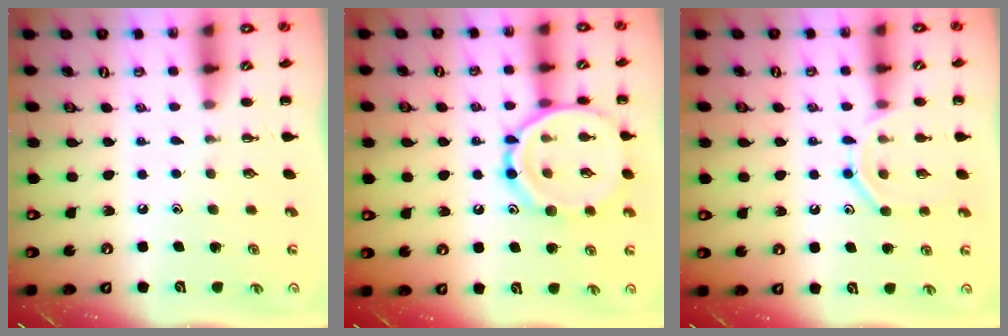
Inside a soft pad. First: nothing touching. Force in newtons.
{"total": 15.1, "press": 15.0, "slide": 0.9}
{"total": 10.0, "press": 9.9, "slide": 1.1}